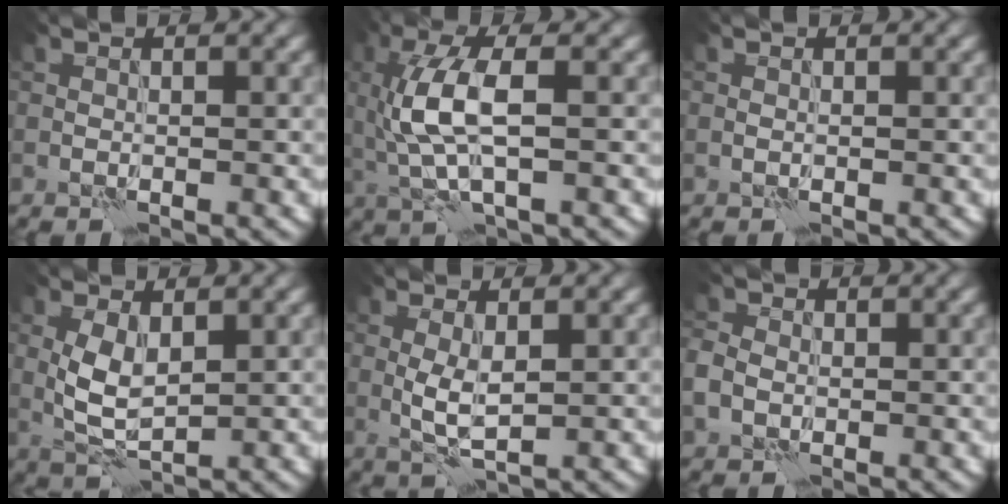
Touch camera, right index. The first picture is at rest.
{"total": 5.8, "force": [0.5, 2.1, 5.4], "torque": [-0.127, 0.001, 0.007]}
{"total": 0.0}
{"total": 3.6, "force": [0.8, 1.8, 3.0], "torque": [-0.070, 0.000, 0.018]}
{"total": 2.6, "force": [0.4, 0.9, 2.4], "torque": [-0.054, -0.003, 0.008]}
{"total": 2.3, "force": [-0.2, 2.0, 1.1], "torque": [-0.030, 0.000, -0.010]}